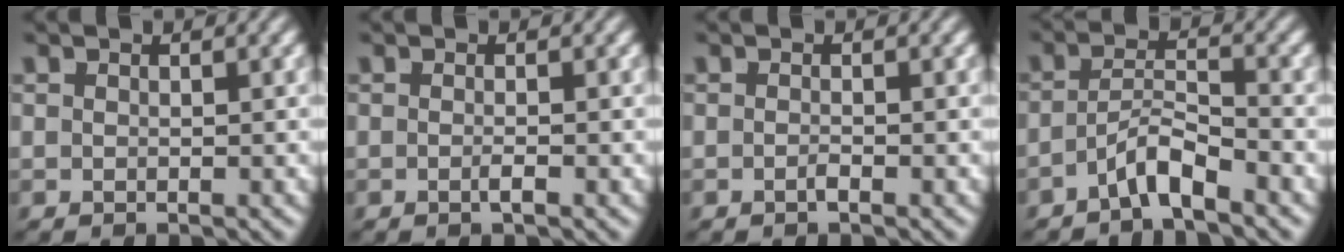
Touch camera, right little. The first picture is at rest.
{"total": 0.9, "force": [-0.8, -0.1, 0.5], "torque": [-0.009, -0.001, -0.015]}
{"total": 0.8, "force": [-0.7, -0.2, 0.2], "torque": [0.000, -0.002, -0.013]}
{"total": 3.6, "force": [-2.6, 1.1, 2.3], "torque": [-0.036, -0.010, -0.043]}